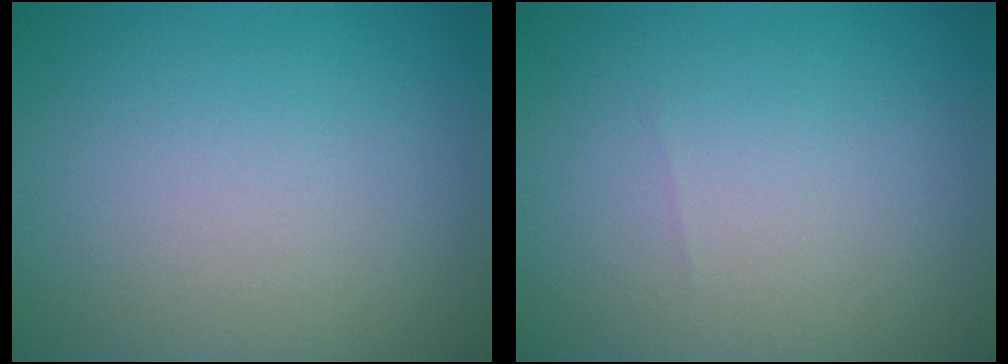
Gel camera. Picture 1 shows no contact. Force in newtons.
{"total": 0.0}